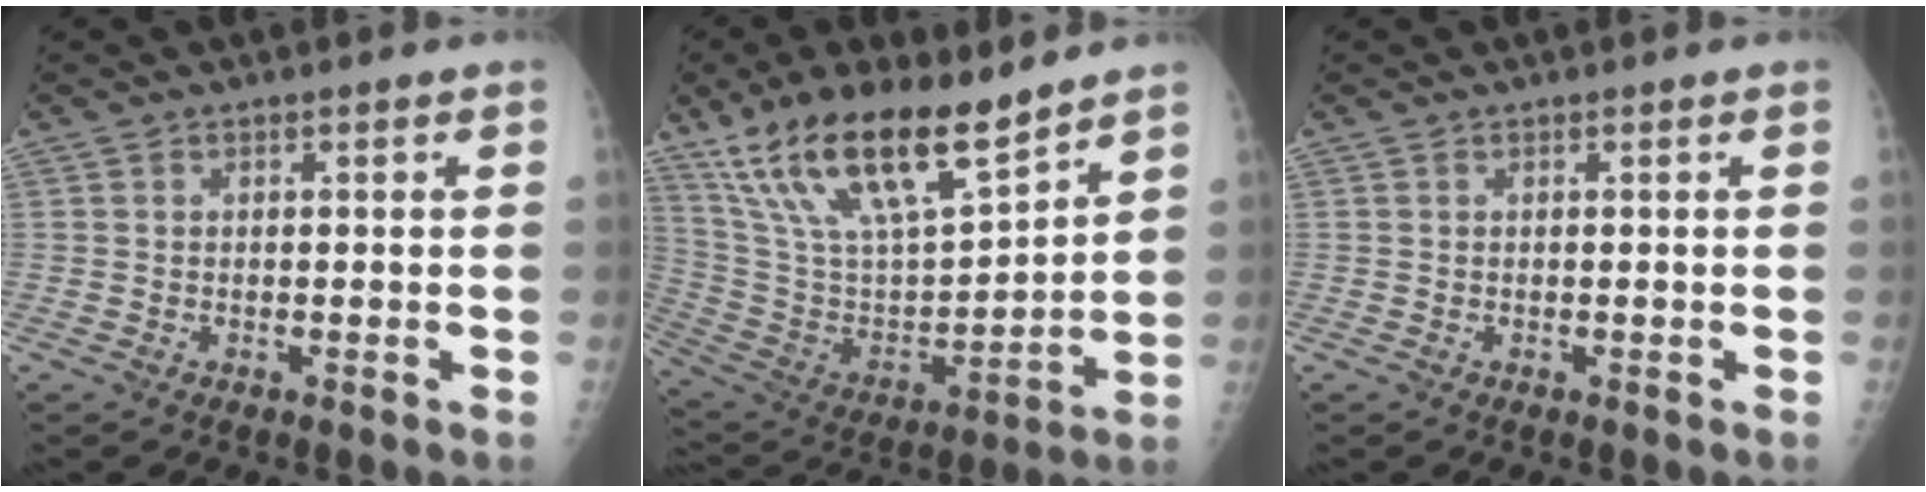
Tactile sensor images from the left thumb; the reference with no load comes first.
{"total": 22.1, "force": [15.4, 7.1, 14.2], "torque": [-0.238, -0.058, 0.291]}
{"total": 0.0}